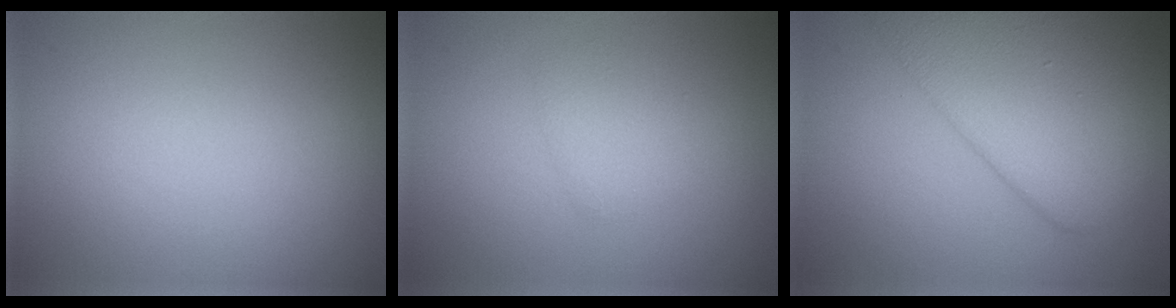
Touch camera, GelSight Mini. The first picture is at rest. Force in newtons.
{"total": 1.8, "press": 1.8, "slide": 0.1}
{"total": 7.2, "press": 7.2, "slide": 0.1}